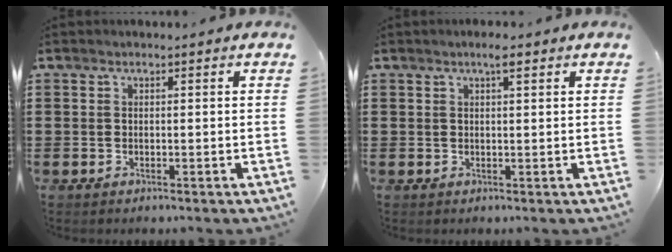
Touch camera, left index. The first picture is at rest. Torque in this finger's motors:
{"motor_torque": [0.36, -0.34, 0.17, 0.04]}